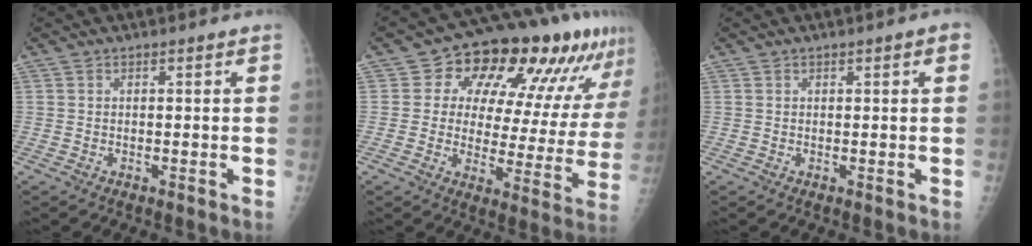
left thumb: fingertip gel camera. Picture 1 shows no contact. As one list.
[{"total": 21.6, "force": [11.8, 10.9, 14.4], "torque": [-0.149, -0.017, 0.154]}, {"total": 1.3, "force": [0.6, 0.4, 1.0], "torque": [-0.002, 0.001, 0.007]}]